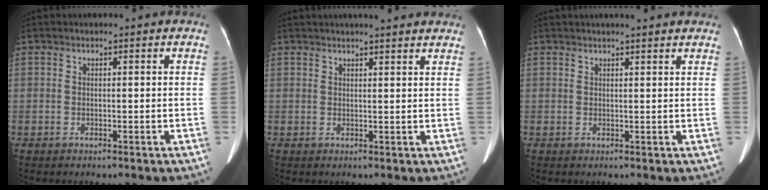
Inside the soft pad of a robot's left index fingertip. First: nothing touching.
{"total": 9.0, "force": [7.9, 1.0, 4.3], "torque": [-0.049, 0.021, 0.084]}
{"total": 6.4, "force": [5.6, 0.5, 3.0], "torque": [-0.039, 0.023, 0.063]}